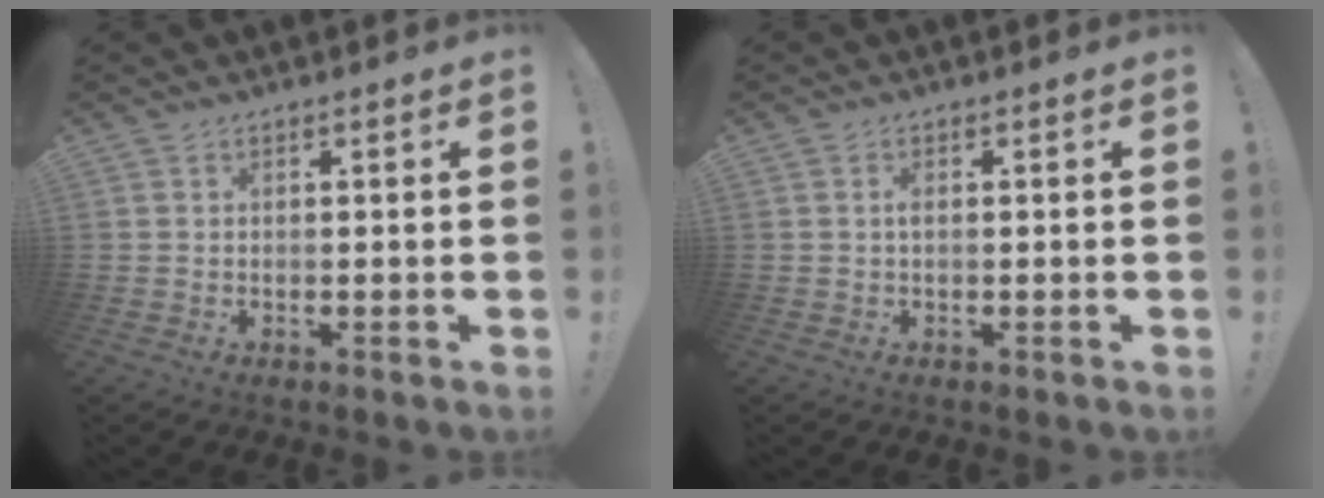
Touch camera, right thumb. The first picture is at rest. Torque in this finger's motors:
{"motor_torque": [-0.05, 0.13, 0.25, -0.12, 0.04]}